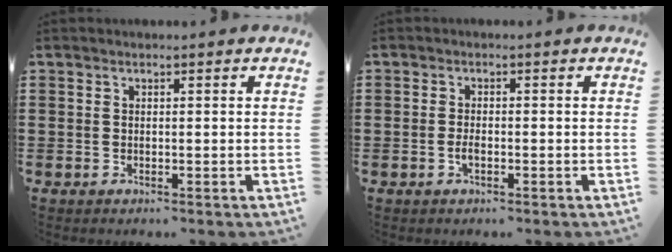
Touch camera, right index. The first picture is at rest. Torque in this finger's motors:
{"motor_torque": [2.14, 0.00, 0.12, 0.02]}